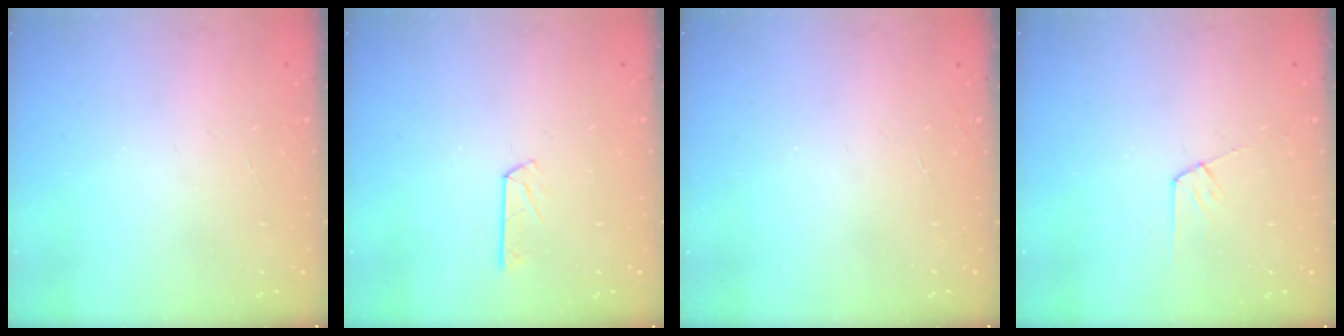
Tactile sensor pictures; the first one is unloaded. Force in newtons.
{"total": 3.7, "press": 3.6, "slide": 0.3}
{"total": 0.0}
{"total": 6.0, "press": 6.0, "slide": 0.6}